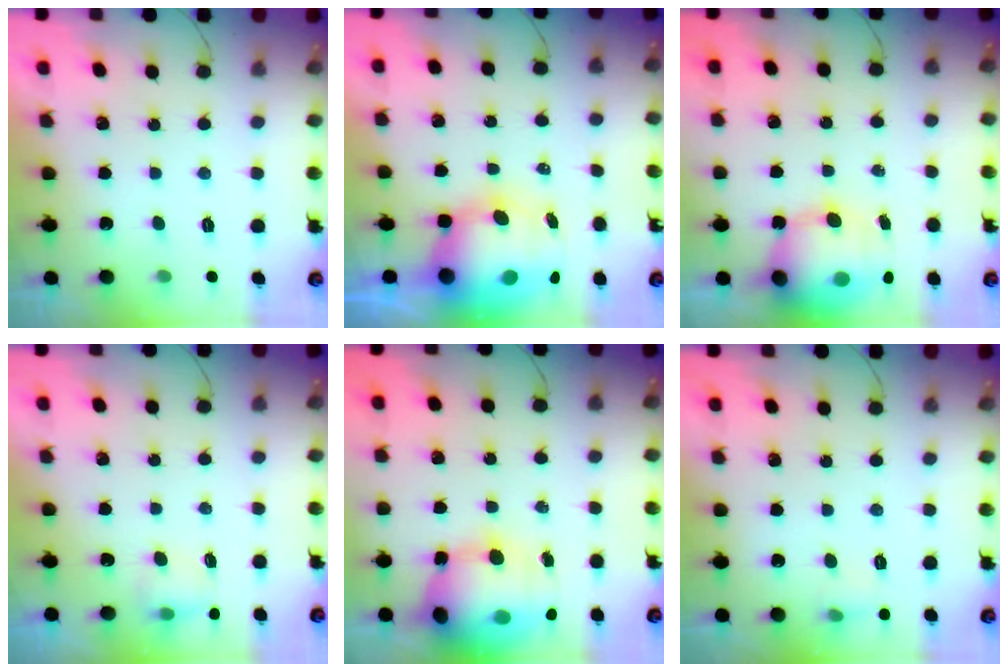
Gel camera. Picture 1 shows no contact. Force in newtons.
{"total": 14.4, "press": 14.0, "slide": 3.5}
{"total": 15.0, "press": 14.5, "slide": 3.9}
{"total": 4.3, "press": 4.1, "slide": 1.2}
{"total": 20.8, "press": 20.4, "slide": 4.1}
{"total": 5.0, "press": 4.8, "slide": 1.7}